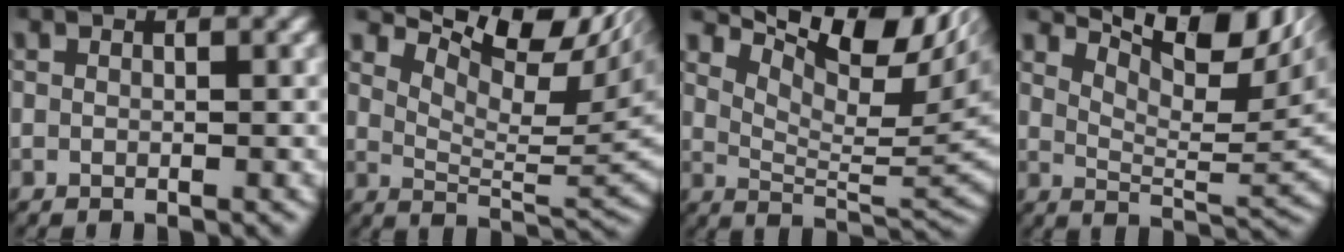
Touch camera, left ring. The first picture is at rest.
{"total": 10.5, "force": [5.4, 4.0, 8.0], "torque": [-0.091, 0.008, 0.083]}
{"total": 10.9, "force": [5.6, 4.1, 8.4], "torque": [-0.099, 0.003, 0.086]}
{"total": 9.7, "force": [5.4, 3.2, 7.4], "torque": [-0.084, 0.003, 0.085]}